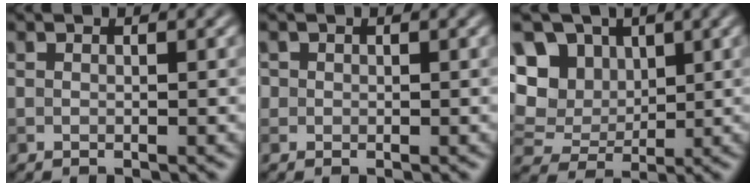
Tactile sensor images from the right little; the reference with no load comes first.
{"total": 0.7, "force": [0.1, 0.7, 0.1], "torque": [0.006, -0.001, -0.002]}
{"total": 9.0, "force": [3.3, 7.2, 4.4], "torque": [-0.093, 0.021, 0.048]}